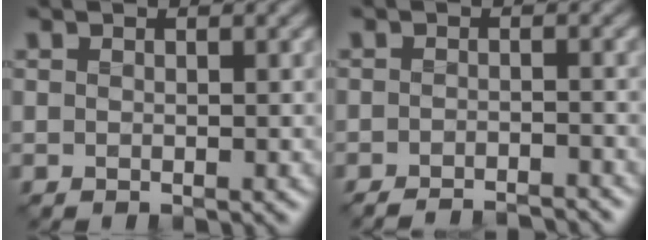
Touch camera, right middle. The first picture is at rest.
{"total": 3.5, "force": [-3.4, 0.2, 0.6], "torque": [-0.006, 0.000, -0.051]}